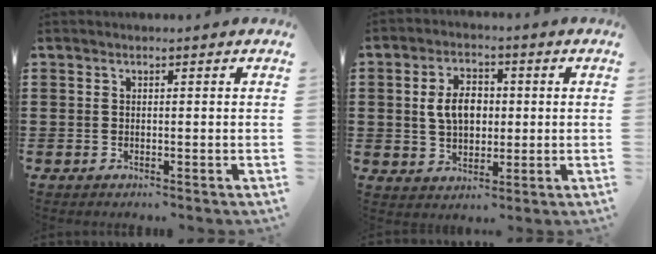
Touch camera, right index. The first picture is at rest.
{"total": 6.0, "force": [0.5, 4.0, 4.5], "torque": [-0.087, 0.007, 0.000]}